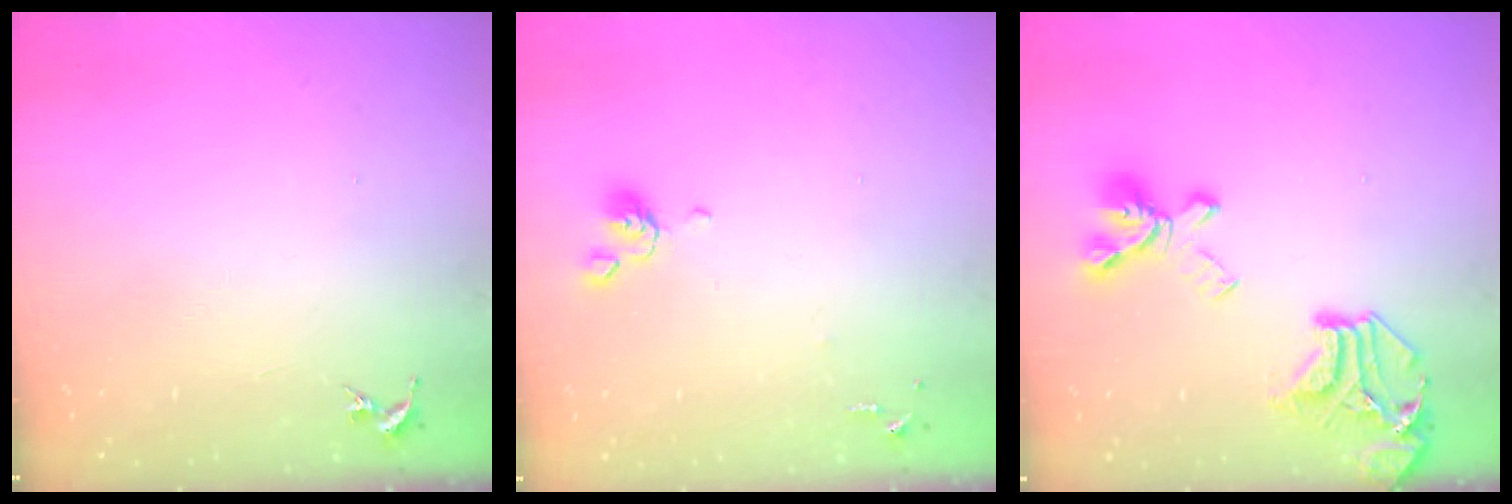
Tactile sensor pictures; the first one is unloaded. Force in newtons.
{"total": 6.4, "press": 6.2, "slide": 1.5}
{"total": 21.7, "press": 21.6, "slide": 2.0}